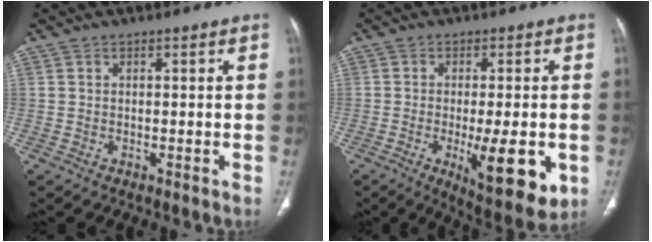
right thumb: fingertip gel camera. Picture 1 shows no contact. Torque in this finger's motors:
{"motor_torque": [1.49, 1.55, 0.65, -0.81, 0.28]}